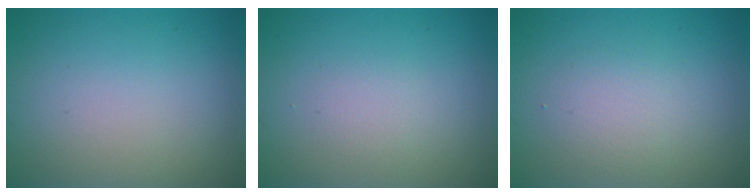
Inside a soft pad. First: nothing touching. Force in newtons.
{"total": 1.3, "press": 1.3, "slide": 0.1}
{"total": 2.1, "press": 2.1, "slide": 0.0}